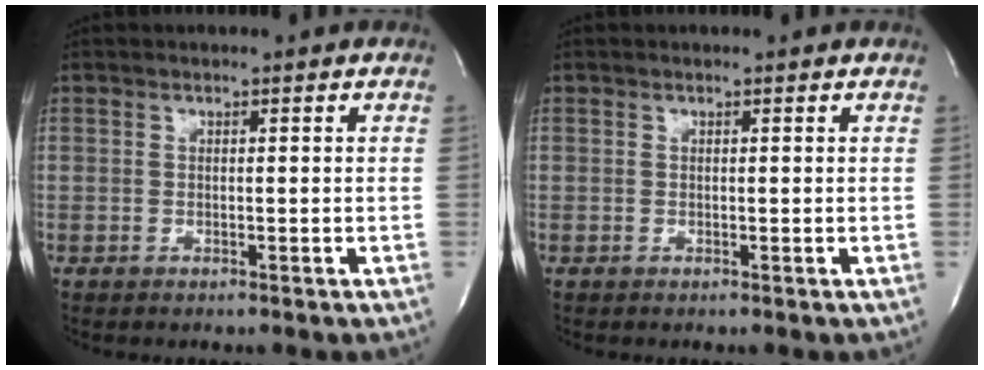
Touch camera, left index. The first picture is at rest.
{"total": 0.0}